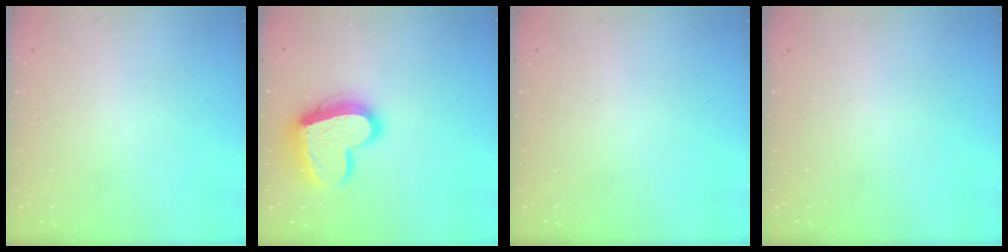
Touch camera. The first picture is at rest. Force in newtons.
{"total": 16.7, "press": 16.6, "slide": 1.4}
{"total": 0.0}
{"total": 0.0}